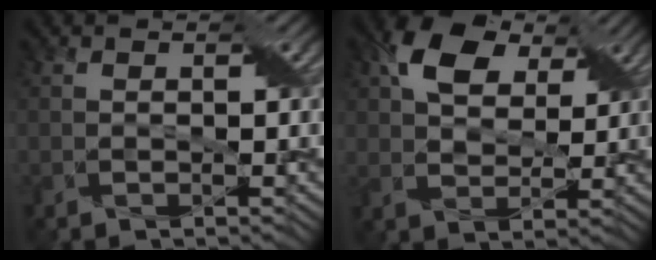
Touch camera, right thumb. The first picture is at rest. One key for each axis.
{"total": 8.2, "fx": 4.2, "fy": 5.3, "fz": 4.6, "tx": -0.105, "ty": 0.007, "tz": 0.071}